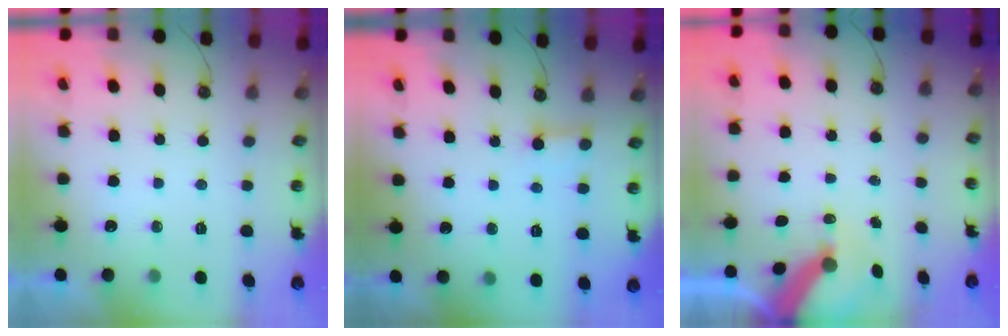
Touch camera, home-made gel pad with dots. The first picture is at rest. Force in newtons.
{"total": 2.1, "press": 2.1, "slide": 0.1}
{"total": 7.3, "press": 7.3, "slide": 1.0}